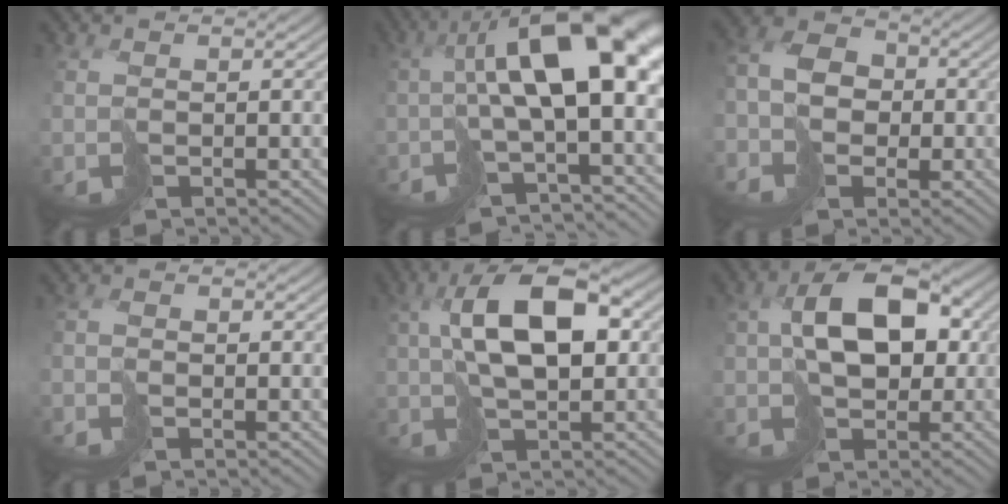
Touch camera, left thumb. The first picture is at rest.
{"total": 14.6, "force": [-0.5, 5.2, 13.7], "torque": [-0.222, 0.015, -0.005]}
{"total": 7.5, "force": [-2.3, 6.1, 3.7], "torque": [-0.080, -0.012, -0.048]}
{"total": 1.5, "force": [-1.0, 0.7, 0.8], "torque": [-0.018, -0.001, -0.022]}
{"total": 10.7, "force": [1.6, 4.8, 9.5], "torque": [-0.172, 0.011, 0.028]}
{"total": 9.3, "force": [0.4, 5.9, 7.1], "torque": [-0.125, 0.008, 0.005]}